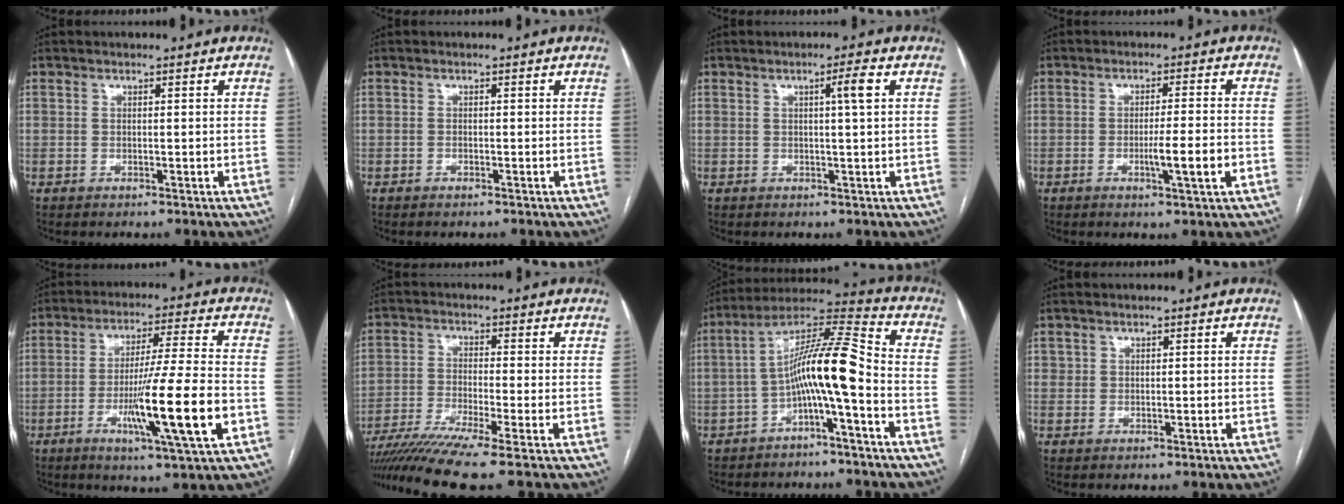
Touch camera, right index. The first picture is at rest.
{"total": 0.6, "force": [-0.5, 0.0, 0.3], "torque": [-0.009, -0.001, -0.007]}
{"total": 2.9, "force": [0.7, -0.4, 2.7], "torque": [-0.045, 0.001, 0.013]}
{"total": 5.7, "force": [-1.8, -0.2, 5.4], "torque": [-0.086, -0.008, -0.027]}
{"total": 15.1, "force": [-4.6, -0.5, 14.4], "torque": [-0.250, -0.020, -0.078]}
{"total": 10.4, "force": [-8.1, -1.8, 6.2], "torque": [-0.101, -0.029, -0.135]}
{"total": 11.7, "force": [-3.0, 0.5, 11.3], "torque": [-0.198, 0.033, -0.057]}
{"total": 0.9, "force": [0.5, 0.7, 0.1], "torque": [0.007, -0.001, 0.006]}